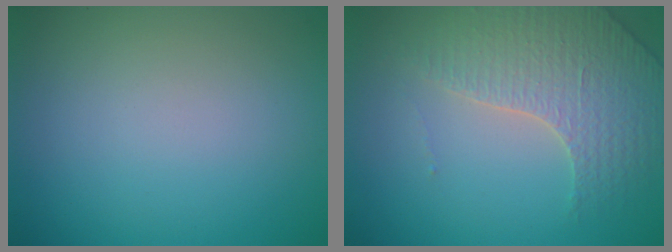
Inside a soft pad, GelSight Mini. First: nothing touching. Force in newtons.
{"total": 3.6, "press": 3.4, "slide": 1.0}